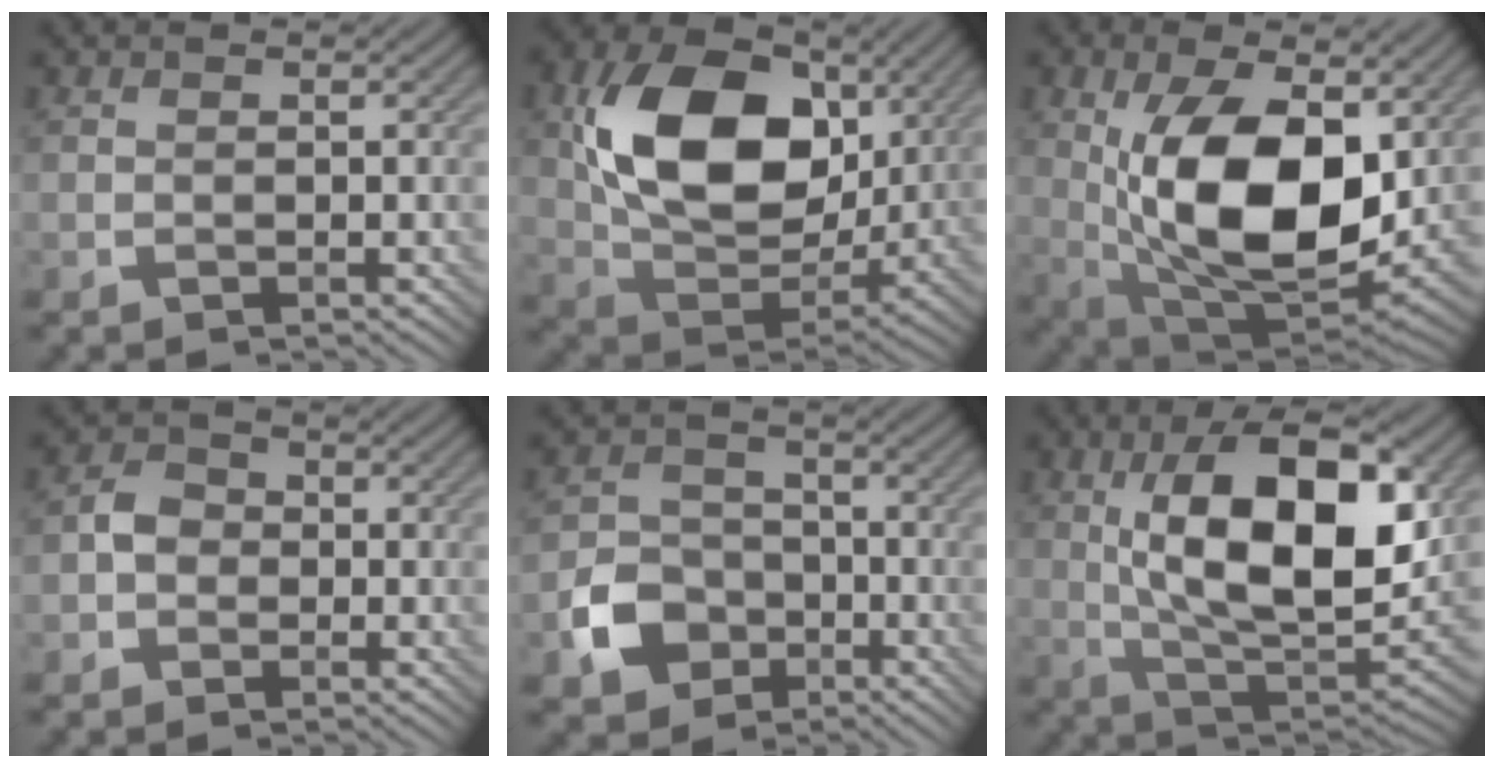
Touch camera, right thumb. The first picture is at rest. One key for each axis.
{"total": 15.6, "fx": 4.1, "fy": 10.6, "fz": 10.7, "tx": -0.214, "ty": 0.000, "tz": 0.078}
{"total": 15.8, "fx": 1.6, "fy": 8.8, "fz": 13.0, "tx": -0.251, "ty": -0.022, "tz": 0.040}
{"total": 3.3, "fx": -0.8, "fy": 2.8, "fz": 1.5, "tx": -0.029, "ty": 0.005, "tz": -0.025}
{"total": 6.9, "fx": -3.3, "fy": 5.2, "fz": 3.0, "tx": -0.063, "ty": -0.005, "tz": -0.073}
{"total": 16.7, "fx": 3.5, "fy": 8.2, "fz": 14.1, "tx": -0.245, "ty": -0.001, "tz": 0.057}